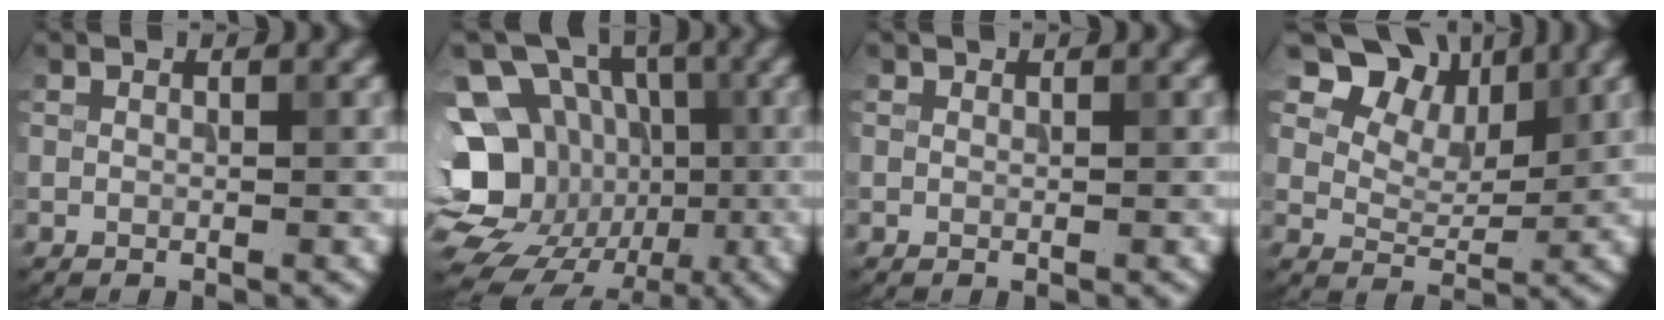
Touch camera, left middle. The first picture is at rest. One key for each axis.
{"total": 12.9, "fx": -2.0, "fy": 10.9, "fz": 6.6, "tx": -0.118, "ty": -0.008, "tz": -0.035}
{"total": 0.0}
{"total": 6.6, "fx": 4.1, "fy": 4.0, "fz": 3.2, "tx": -0.053, "ty": -0.002, "tz": 0.068}